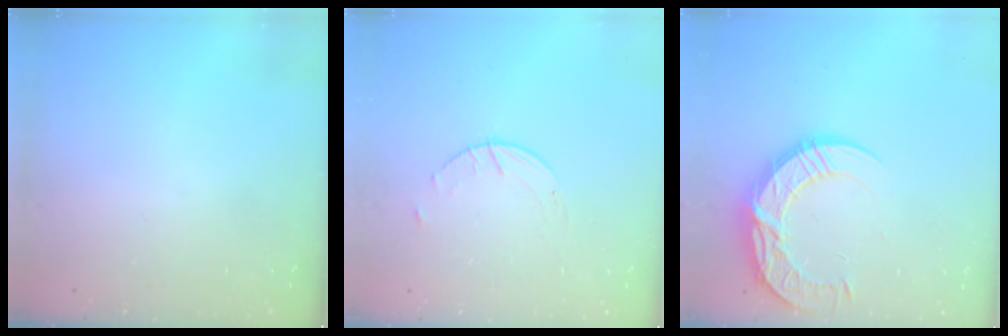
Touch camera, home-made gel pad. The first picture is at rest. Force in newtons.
{"total": 2.0, "press": 2.0, "slide": 0.3}
{"total": 18.4, "press": 18.4, "slide": 1.0}